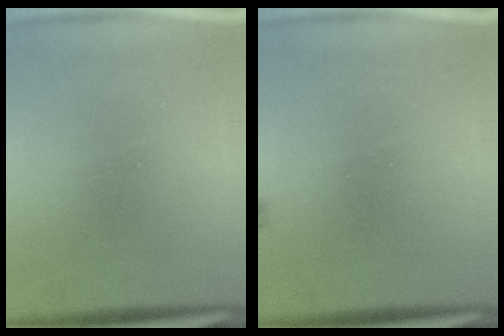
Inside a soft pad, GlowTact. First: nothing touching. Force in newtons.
{"total": 0.6}